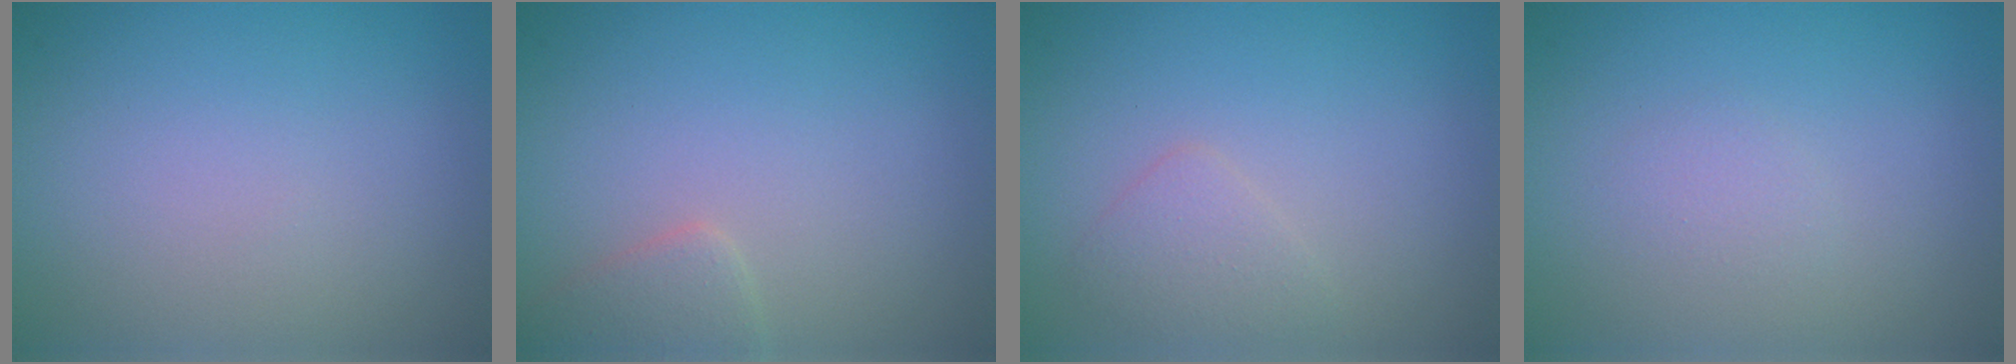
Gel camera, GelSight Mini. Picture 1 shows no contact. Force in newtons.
{"total": 1.8, "press": 1.8, "slide": 0.1}
{"total": 1.5, "press": 1.5, "slide": 0.1}
{"total": 0.8, "press": 0.8, "slide": 0.1}